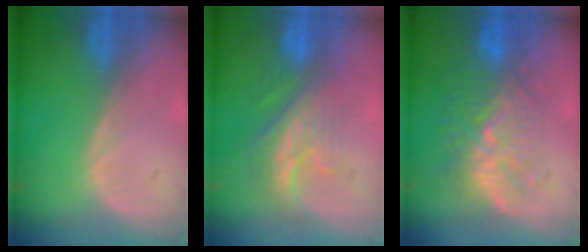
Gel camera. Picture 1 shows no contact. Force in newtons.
{"total": 8.2, "press": 7.2, "slide": 4.0}
{"total": 9.0, "press": 8.4, "slide": 3.3}